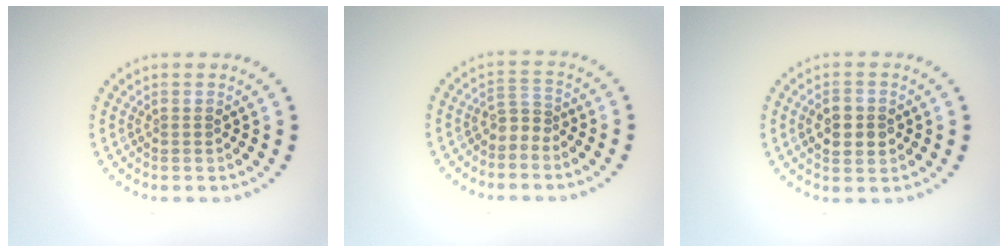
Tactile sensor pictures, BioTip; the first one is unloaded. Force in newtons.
{"total": 1.7, "press": 1.1, "slide": 1.3}
{"total": 2.9, "press": 2.9, "slide": 0.1}